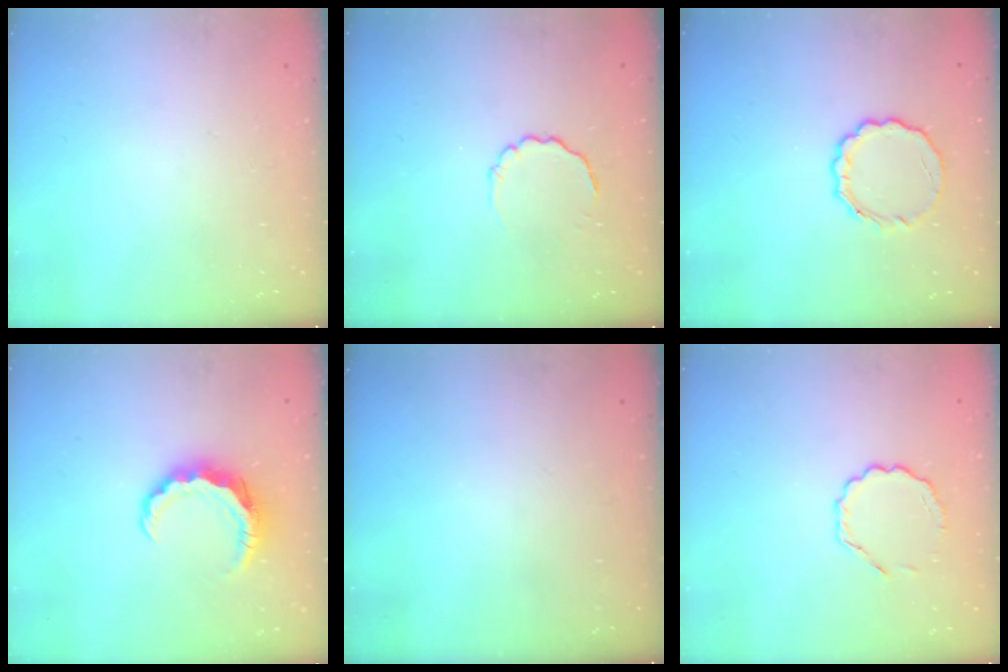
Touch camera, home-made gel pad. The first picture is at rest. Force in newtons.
{"total": 3.3, "press": 3.1, "slide": 1.0}
{"total": 5.9, "press": 5.7, "slide": 1.4}
{"total": 8.6, "press": 8.5, "slide": 1.4}
{"total": 0.0}
{"total": 3.4, "press": 3.3, "slide": 1.0}